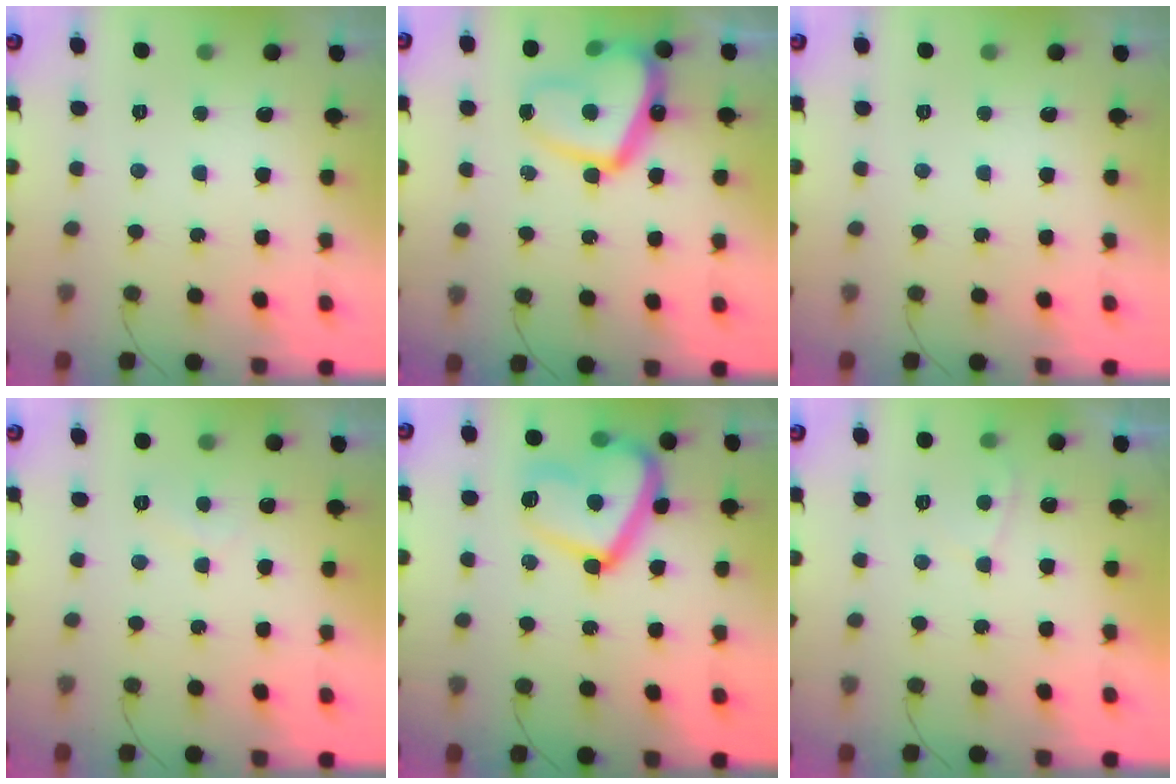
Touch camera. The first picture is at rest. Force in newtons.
{"total": 16.1, "press": 16.0, "slide": 1.6}
{"total": 0.0}
{"total": 2.1, "press": 2.1, "slide": 0.3}
{"total": 17.2, "press": 17.1, "slide": 1.4}
{"total": 2.1, "press": 2.0, "slide": 0.6}